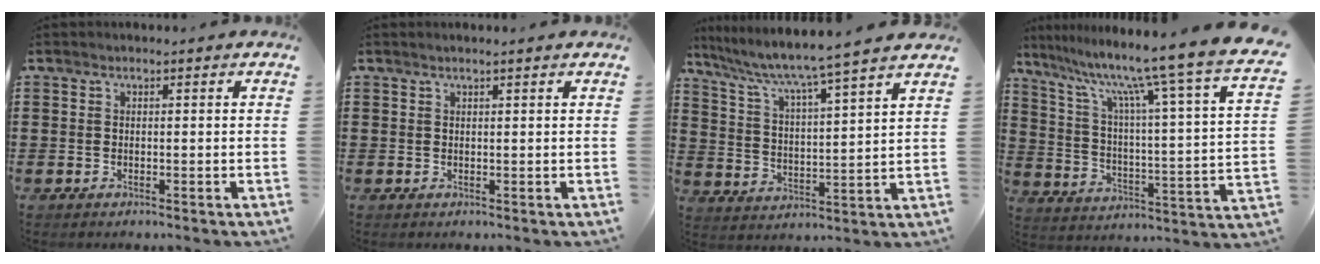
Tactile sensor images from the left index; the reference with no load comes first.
{"total": 0.6, "force": [0.5, 0.0, 0.3], "torque": [-0.007, 0.000, 0.009]}
{"total": 5.1, "force": [4.4, -0.4, 2.5], "torque": [-0.071, -0.041, 0.063]}
{"total": 10.5, "force": [8.5, -1.2, 6.1], "torque": [-0.135, -0.080, 0.121]}